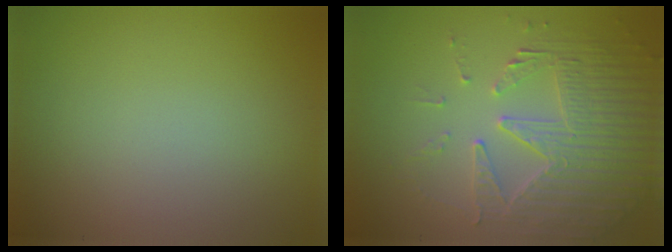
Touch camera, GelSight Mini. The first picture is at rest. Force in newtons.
{"total": 5.0, "press": 4.4, "slide": 2.4}